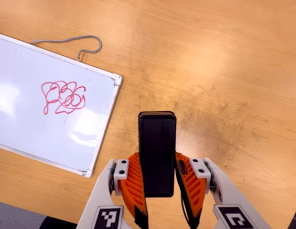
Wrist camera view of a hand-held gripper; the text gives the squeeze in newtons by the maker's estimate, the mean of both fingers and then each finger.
{"total": 5.0, "left": 3.6, "right": 6.5}